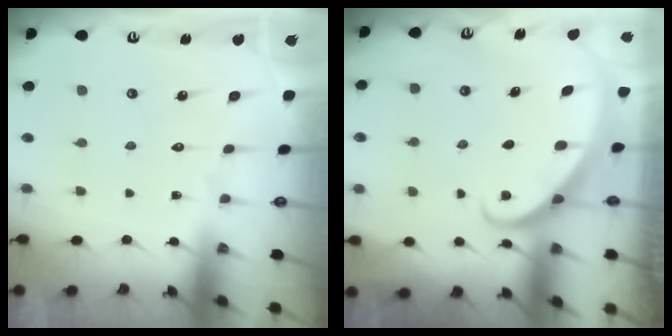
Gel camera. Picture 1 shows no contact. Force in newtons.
{"total": 2.8, "press": 2.8, "slide": 0.2}